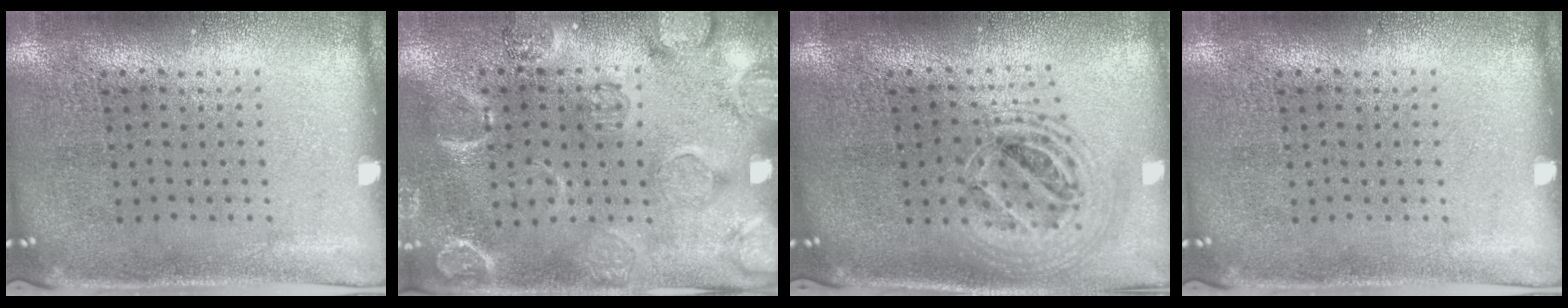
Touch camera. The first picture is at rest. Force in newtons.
{"total": 2.5, "press": 2.2, "slide": 1.3}
{"total": 2.1, "press": 1.7, "slide": 1.3}
{"total": 0.0}